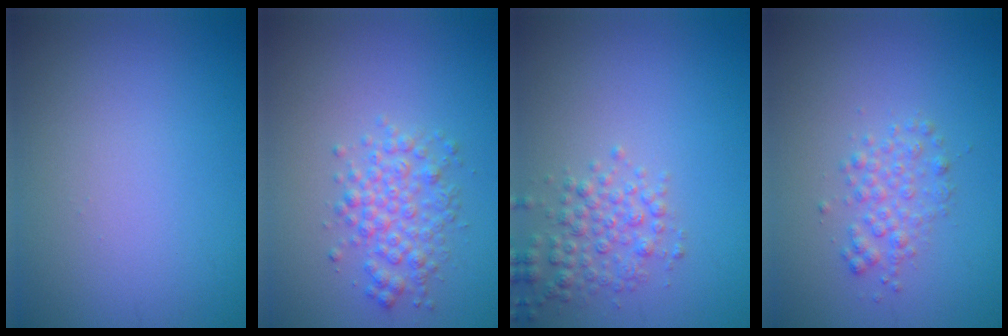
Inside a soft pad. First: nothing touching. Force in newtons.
{"total": 3.0, "press": 3.0, "slide": 0.1}
{"total": 2.7, "press": 2.7, "slide": 0.0}
{"total": 2.0, "press": 2.0, "slide": 0.0}